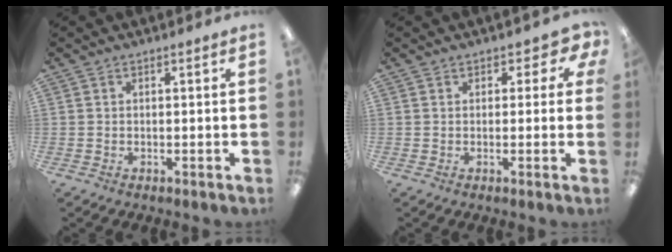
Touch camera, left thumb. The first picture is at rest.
{"total": 3.2, "force": [1.3, 2.3, 1.7], "torque": [-0.018, 0.000, 0.021]}